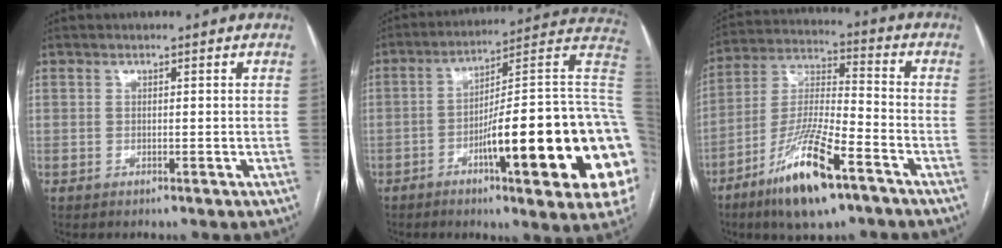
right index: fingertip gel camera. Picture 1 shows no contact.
{"total": 27.4, "force": [-5.8, 2.5, 26.7], "torque": [-0.271, 0.007, -0.087]}
{"total": 15.2, "force": [-8.8, 2.6, 12.1], "torque": [-0.240, -0.022, -0.159]}